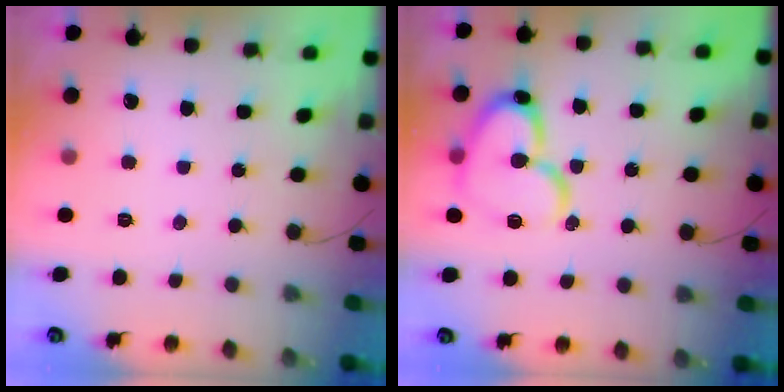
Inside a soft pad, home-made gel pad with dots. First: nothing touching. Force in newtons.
{"total": 16.2, "press": 16.1, "slide": 1.7}